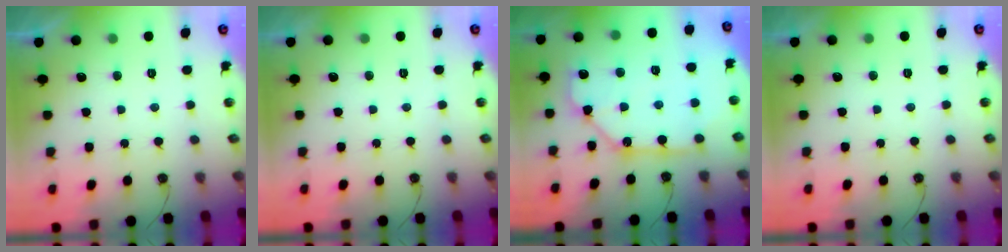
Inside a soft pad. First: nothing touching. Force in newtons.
{"total": 0.0}
{"total": 14.5, "press": 14.4, "slide": 1.5}
{"total": 0.0}